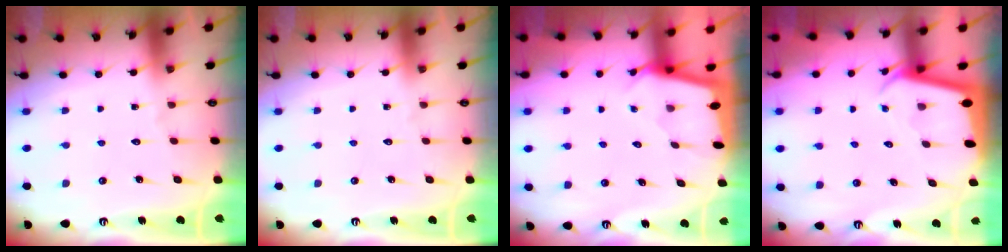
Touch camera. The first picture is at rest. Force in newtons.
{"total": 0.0}
{"total": 1.7, "press": 1.6, "slide": 0.2}
{"total": 2.0, "press": 2.0, "slide": 0.1}